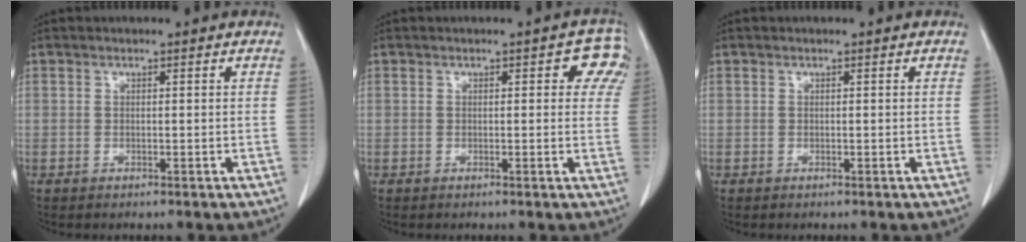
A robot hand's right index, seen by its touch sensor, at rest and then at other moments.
{"total": 3.7, "force": [1.5, 1.7, 2.9], "torque": [-0.013, 0.011, 0.005]}
{"total": 0.0}